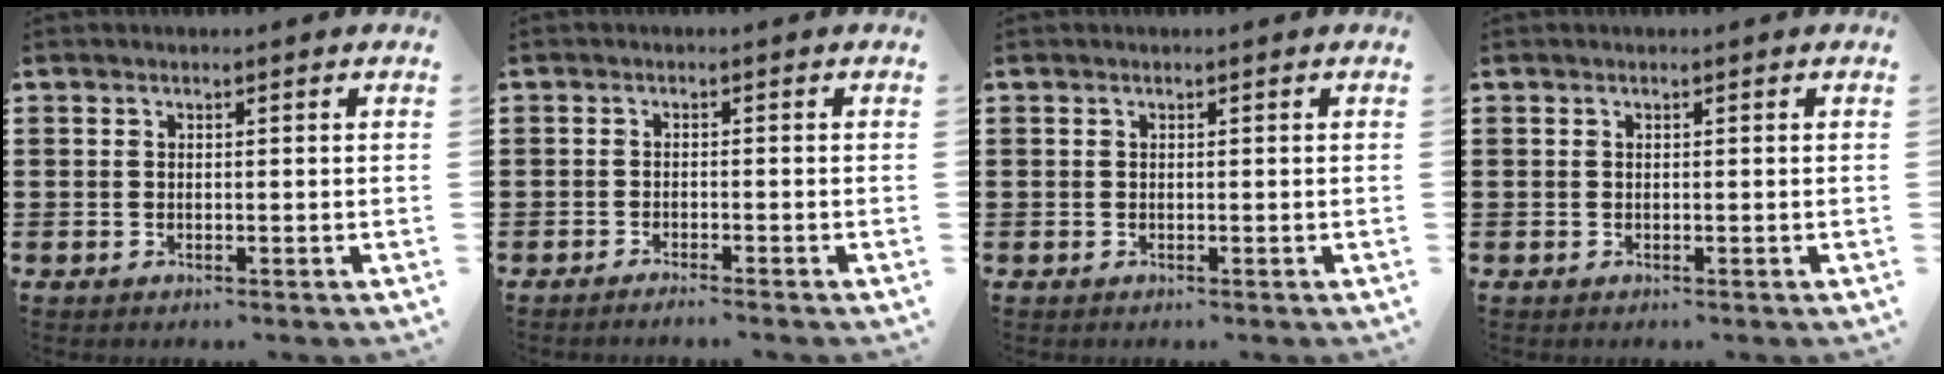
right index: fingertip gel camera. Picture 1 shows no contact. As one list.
[{"total": 1.4, "force": [-1.3, -0.2, 0.3], "torque": [-0.005, 0.002, -0.026]}, {"total": 0.0}, {"total": 0.0}]